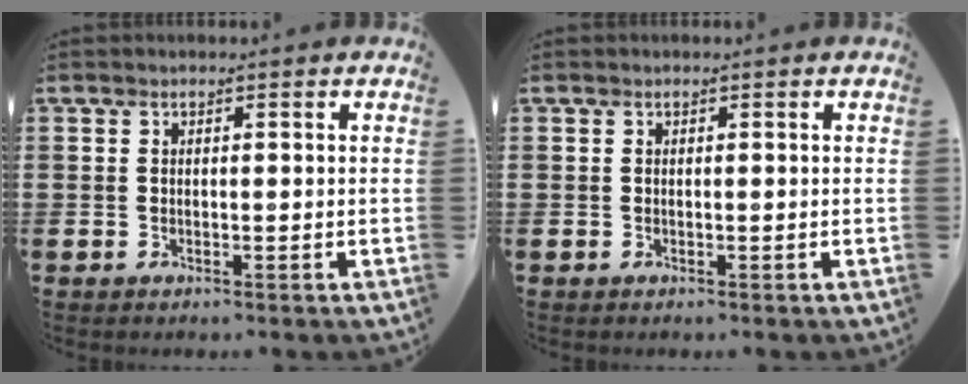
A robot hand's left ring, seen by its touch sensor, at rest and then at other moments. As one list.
[{"total": 0.0}]